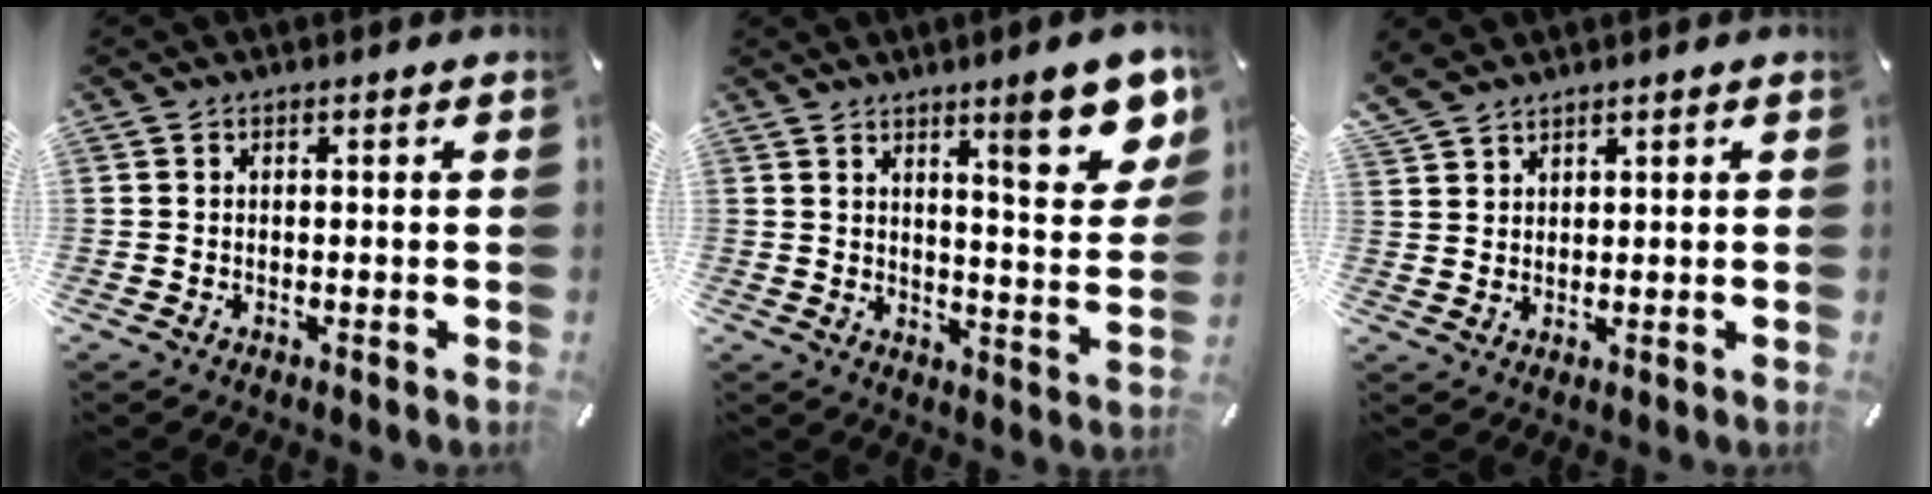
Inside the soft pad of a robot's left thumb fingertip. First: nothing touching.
{"total": 13.5, "force": [8.0, 3.0, 10.5], "torque": [-0.139, -0.049, 0.125]}
{"total": 4.2, "force": [3.5, 2.2, 0.8], "torque": [-0.025, -0.010, 0.069]}